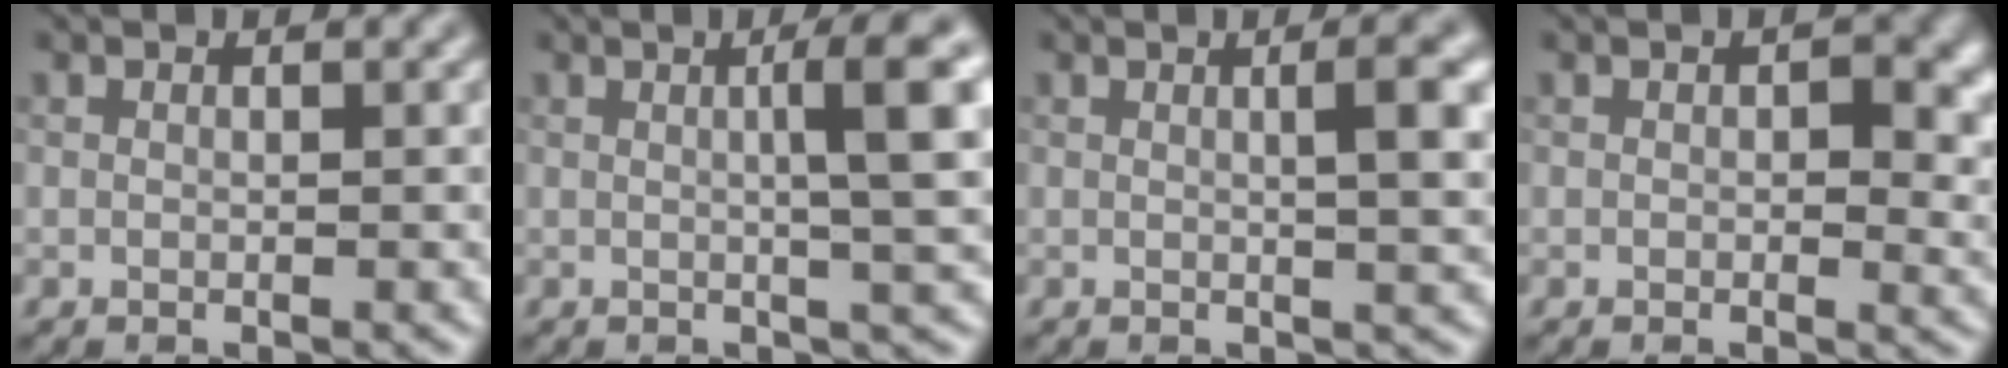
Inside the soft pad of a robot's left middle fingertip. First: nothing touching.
{"total": 5.6, "force": [0.9, 0.9, 5.4], "torque": [-0.072, 0.015, 0.012]}
{"total": 4.1, "force": [0.7, 1.0, 3.9], "torque": [-0.046, 0.009, 0.006]}
{"total": 4.3, "force": [0.7, 2.5, 3.4], "torque": [-0.029, -0.005, 0.007]}